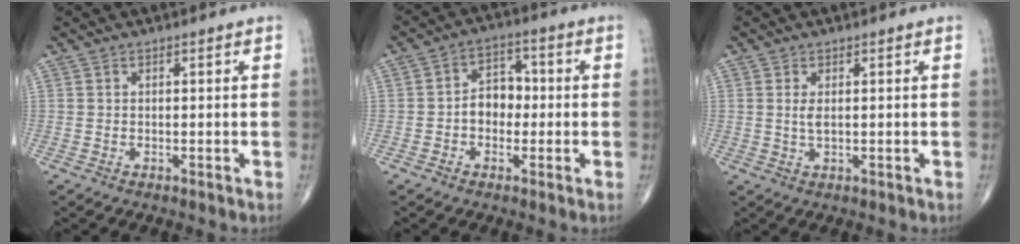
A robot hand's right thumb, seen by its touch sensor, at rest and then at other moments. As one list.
[{"total": 6.4, "force": [-0.8, 4.8, 4.1], "torque": [-0.037, 0.026, -0.025]}, {"total": 2.0, "force": [0.4, 0.8, 1.8], "torque": [-0.036, -0.003, 0.012]}]